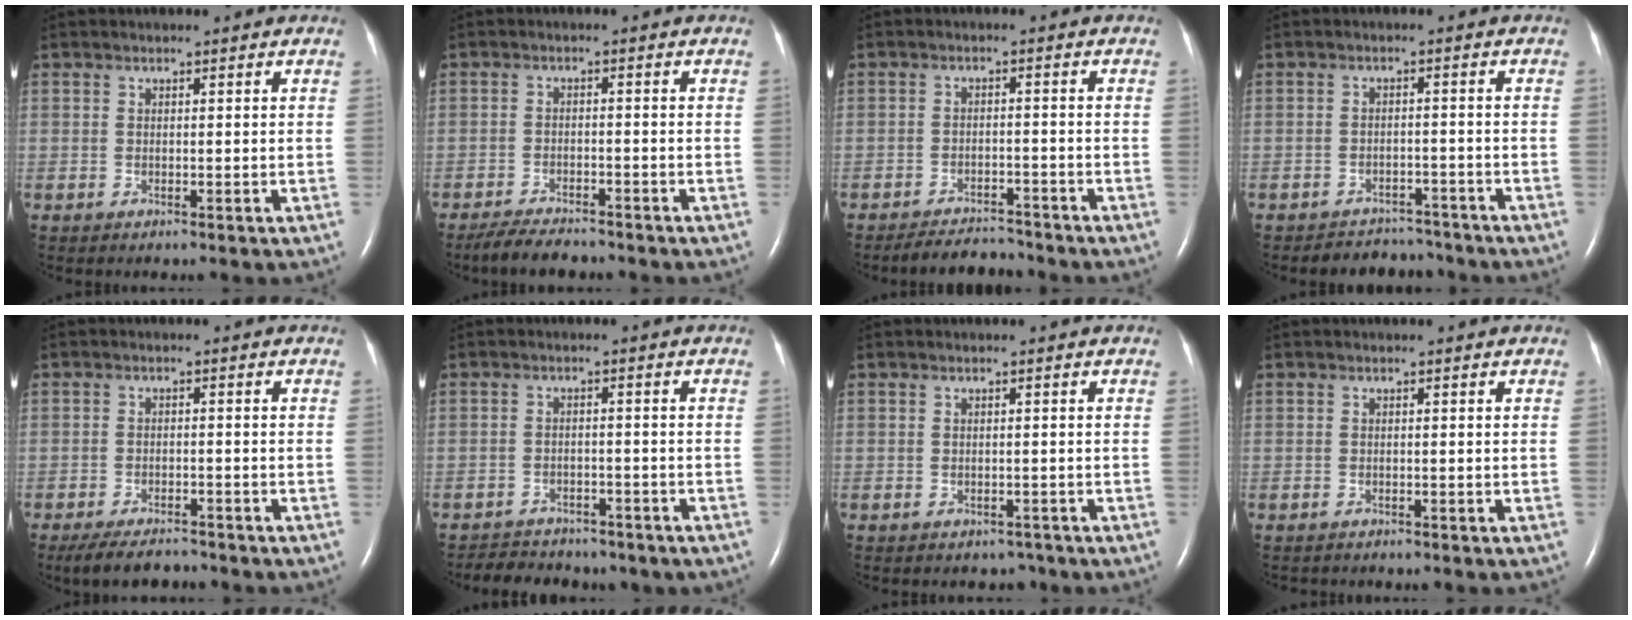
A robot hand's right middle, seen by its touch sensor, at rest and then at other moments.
{"total": 5.3, "force": [-4.8, 1.1, 2.0], "torque": [-0.042, -0.015, -0.081]}
{"total": 4.6, "force": [-4.5, 0.8, 0.2], "torque": [-0.007, -0.009, -0.074]}
{"total": 5.4, "force": [-5.0, 1.9, -0.8], "torque": [0.012, 0.013, -0.069]}
{"total": 5.8, "force": [-5.0, 1.5, 2.3], "torque": [-0.043, -0.014, -0.084]}
{"total": 9.5, "force": [-7.8, 4.6, 2.9], "torque": [-0.058, 0.010, -0.093]}
{"total": 1.6, "force": [-1.3, 1.0, -0.1], "torque": [0.001, 0.003, -0.019]}
{"total": 0.9, "force": [-0.8, 0.3, 0.1], "torque": [-0.011, -0.001, -0.010]}